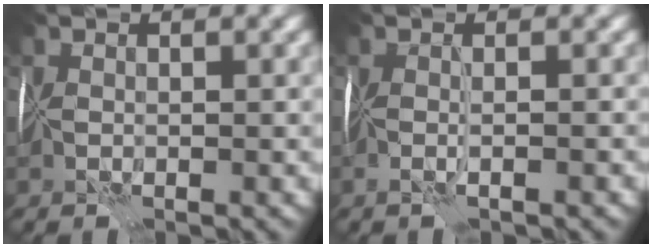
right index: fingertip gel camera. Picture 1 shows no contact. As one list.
[{"total": 1.3, "force": [-0.6, -1.2, 0.0], "torque": [0.000, -0.007, -0.013]}]